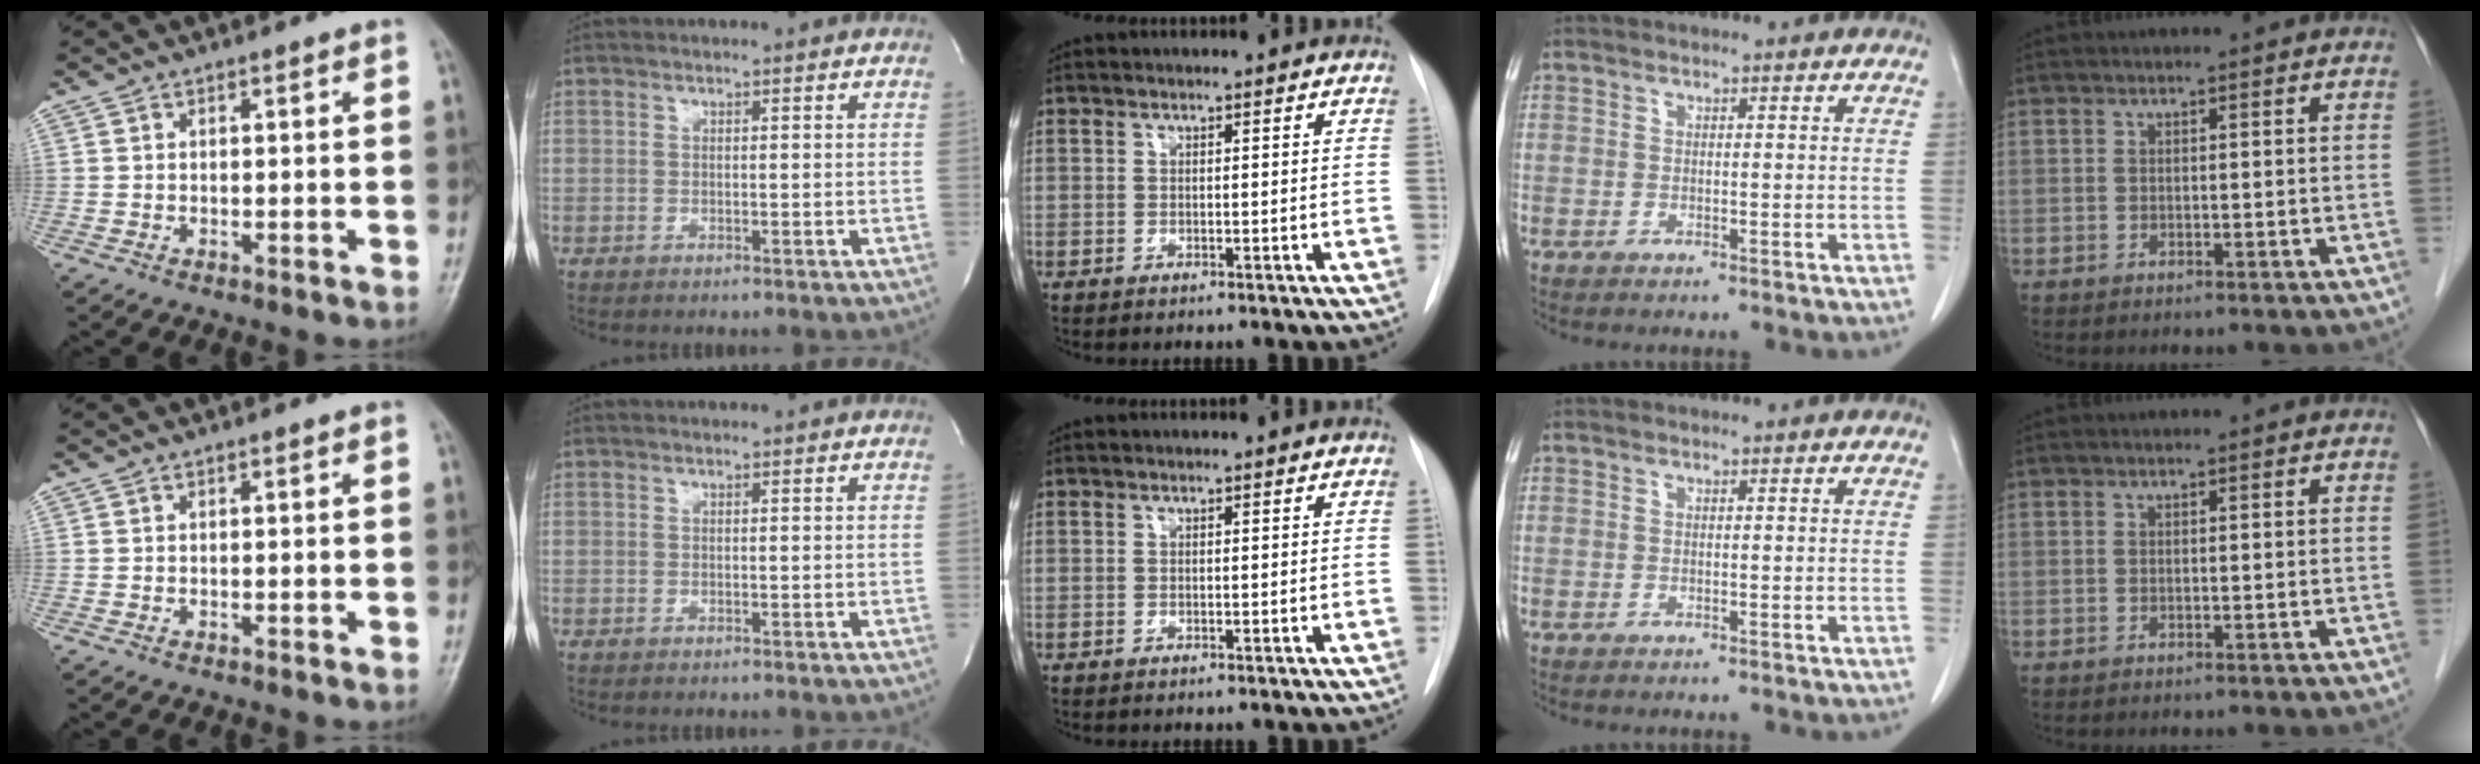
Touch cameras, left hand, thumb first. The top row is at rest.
{}